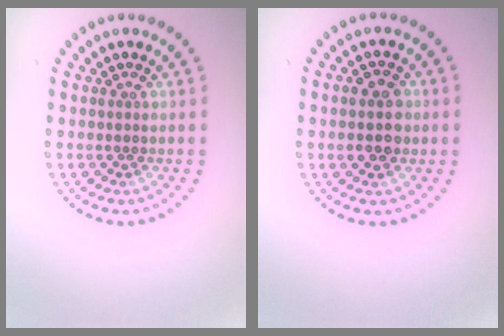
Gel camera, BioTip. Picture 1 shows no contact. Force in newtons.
{"total": 2.9, "press": 2.9, "slide": 0.0}